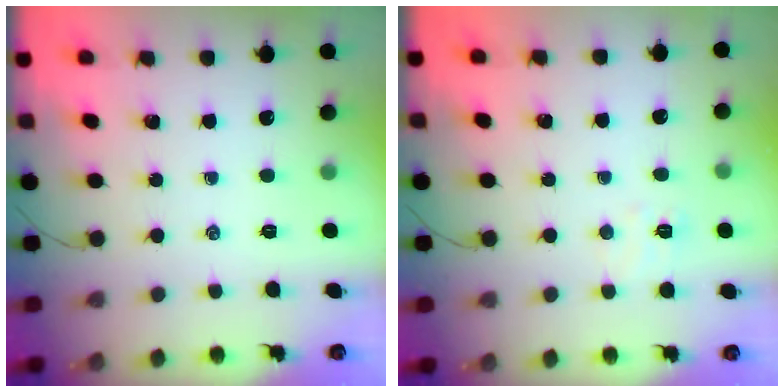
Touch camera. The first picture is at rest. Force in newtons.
{"total": 3.5, "press": 3.4, "slide": 0.8}